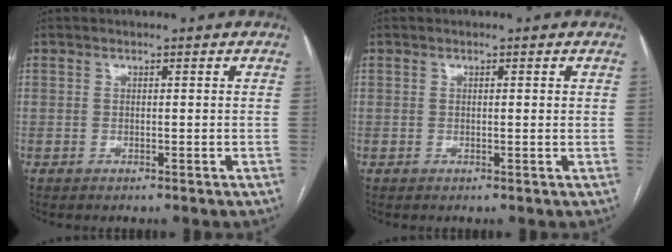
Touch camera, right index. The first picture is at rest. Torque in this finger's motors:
{"motor_torque": [-0.36, 0.30, -0.03, 0.00]}